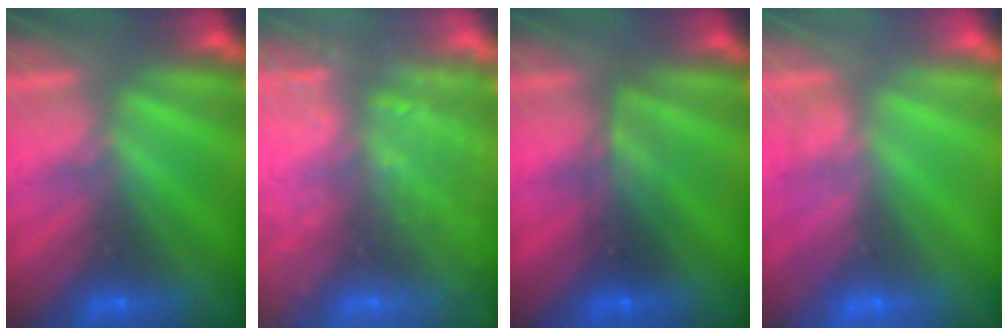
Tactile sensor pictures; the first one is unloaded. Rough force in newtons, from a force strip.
{"total": 5.8}
{"total": 2.4}
{"total": 2.0}